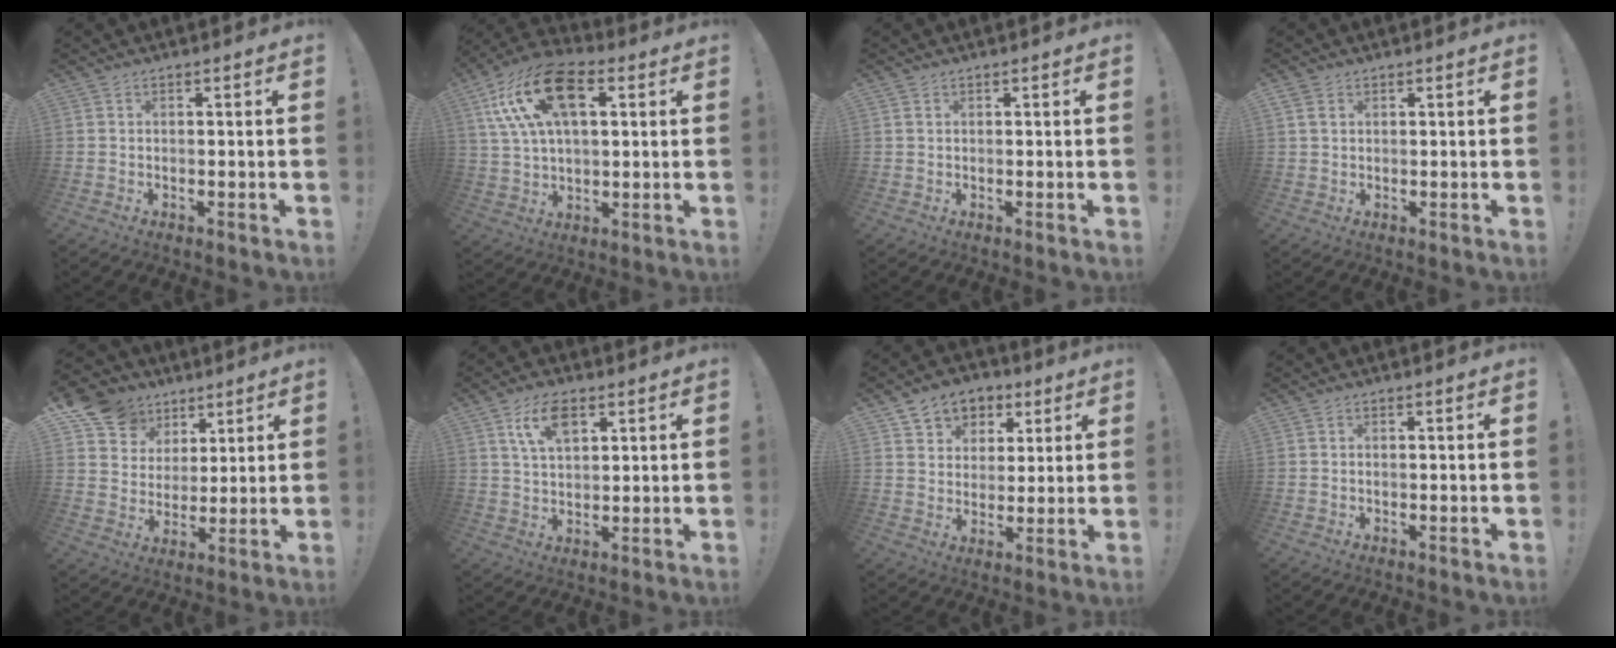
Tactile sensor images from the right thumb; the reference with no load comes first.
{"total": 19.6, "force": [7.2, 10.6, 14.8], "torque": [-0.268, -0.013, 0.125]}
{"total": 0.7, "force": [0.4, 0.5, 0.3], "torque": [-0.014, 0.004, 0.010]}
{"total": 2.5, "force": [1.4, 1.7, 1.3], "torque": [-0.028, 0.002, 0.027]}
{"total": 12.8, "force": [7.4, 9.9, 3.5], "torque": [-0.045, -0.050, 0.147]}
{"total": 9.1, "force": [4.6, 4.8, 6.3], "torque": [-0.112, -0.002, 0.085]}
{"total": 8.1, "force": [3.7, 6.9, 2.1], "torque": [-0.019, -0.026, 0.072]}
{"total": 0.0}